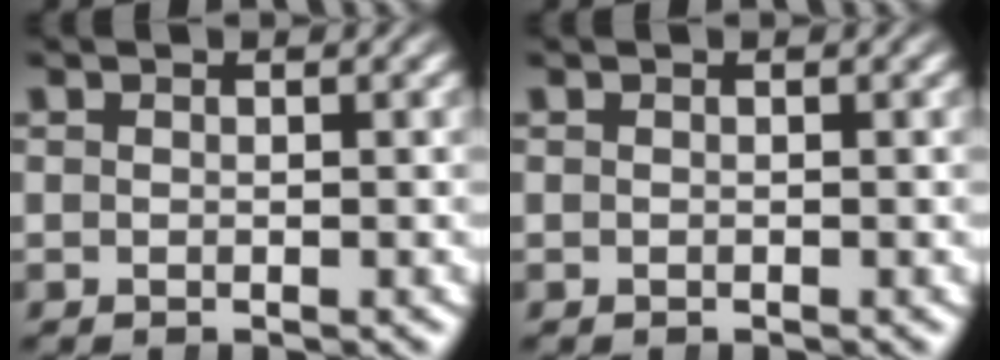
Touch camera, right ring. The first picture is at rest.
{"total": 0.0}